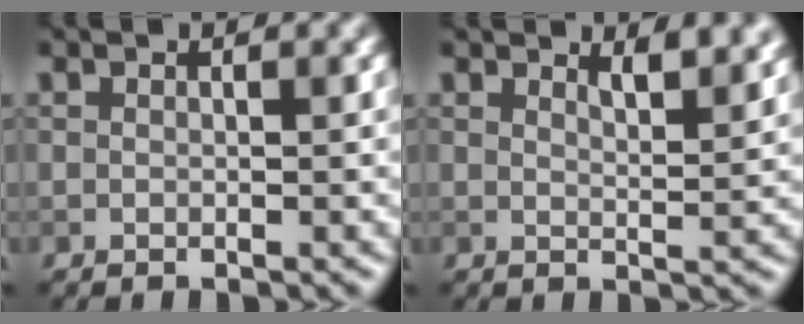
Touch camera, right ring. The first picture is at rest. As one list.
[{"total": 3.0, "force": [2.4, 0.8, 1.6], "torque": [-0.023, 0.001, 0.033]}]